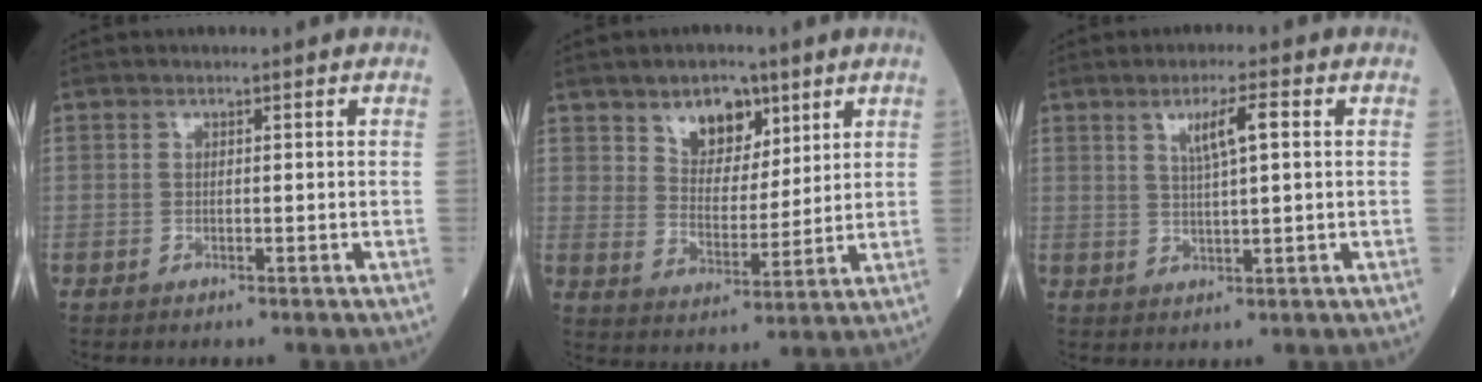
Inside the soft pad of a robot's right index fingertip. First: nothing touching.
{"total": 7.8, "force": [4.8, 4.5, 4.2], "torque": [-0.066, 0.002, 0.085]}
{"total": 4.8, "force": [1.6, 0.3, 4.5], "torque": [-0.080, 0.003, 0.030]}